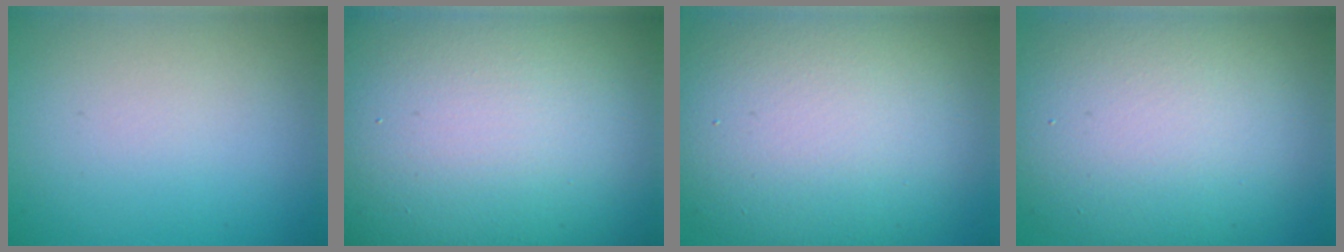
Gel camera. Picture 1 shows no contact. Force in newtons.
{"total": 28.1, "press": 28.1, "slide": 0.8}
{"total": 13.7, "press": 13.6, "slide": 1.4}
{"total": 12.3, "press": 12.3, "slide": 1.0}